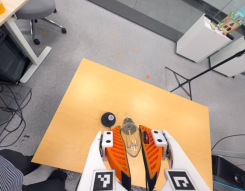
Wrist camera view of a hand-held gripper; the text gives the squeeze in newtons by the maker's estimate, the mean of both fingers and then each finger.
{"total": 22.3, "left": 27.1, "right": 17.6}